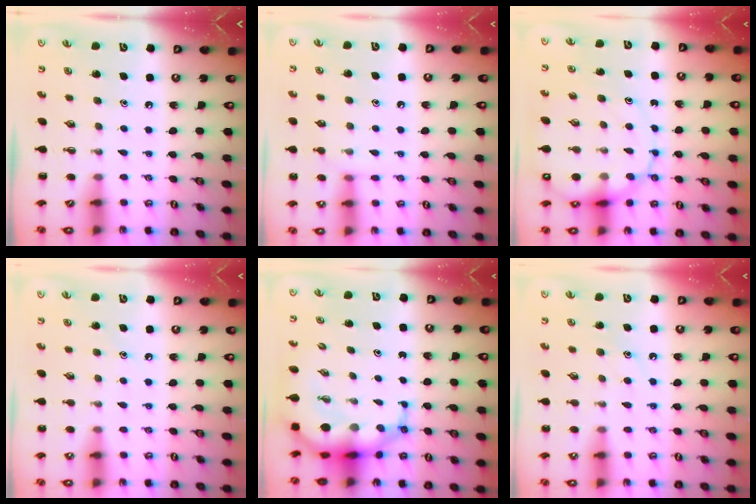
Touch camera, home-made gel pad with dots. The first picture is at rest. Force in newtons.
{"total": 5.5, "press": 5.3, "slide": 1.5}
{"total": 13.6, "press": 13.1, "slide": 3.4}
{"total": 6.1, "press": 5.8, "slide": 1.8}
{"total": 9.4, "press": 9.0, "slide": 2.8}
{"total": 9.2, "press": 9.1, "slide": 1.2}